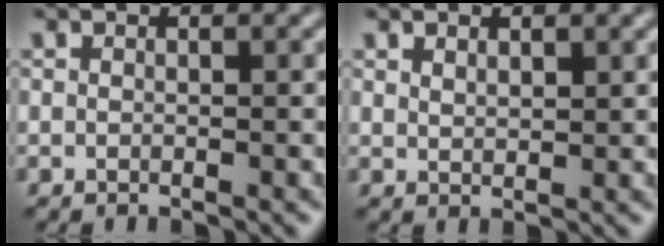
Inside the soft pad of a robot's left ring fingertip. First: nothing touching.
{"total": 1.2, "force": [1.0, 0.5, 0.5], "torque": [-0.015, 0.001, 0.019]}